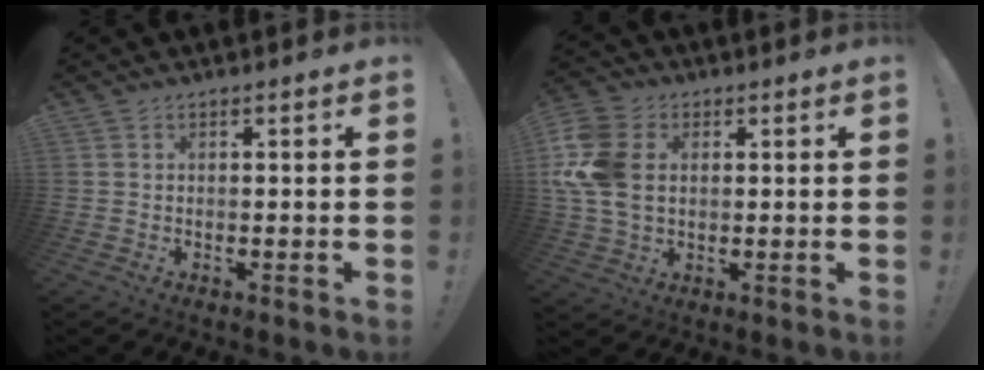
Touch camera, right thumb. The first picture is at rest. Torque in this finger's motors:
{"motor_torque": [0.43, 0.43, 0.61, 0.61, 0.07]}